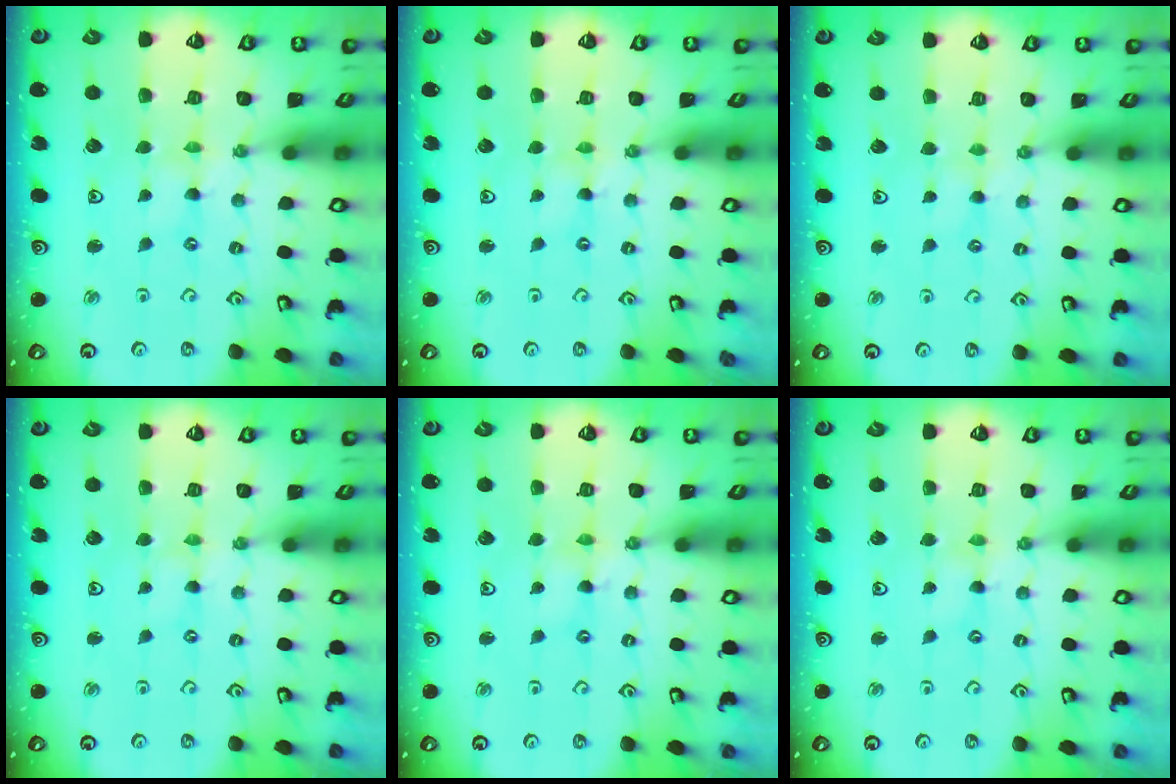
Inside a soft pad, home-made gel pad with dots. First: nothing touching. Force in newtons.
{"total": 0.0}
{"total": 1.5, "press": 1.4, "slide": 0.4}
{"total": 0.0}
{"total": 1.7, "press": 1.7, "slide": 0.2}
{"total": 1.1, "press": 1.1, "slide": 0.2}